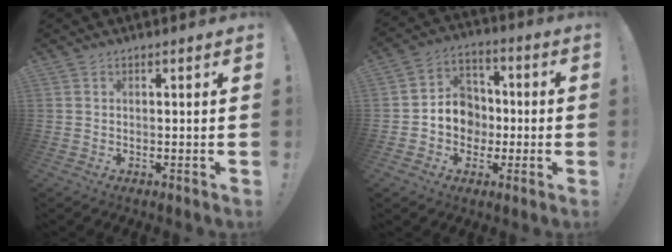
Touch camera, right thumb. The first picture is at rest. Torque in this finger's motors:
{"motor_torque": [0.74, 0.82, 0.73, -0.36, -0.01]}